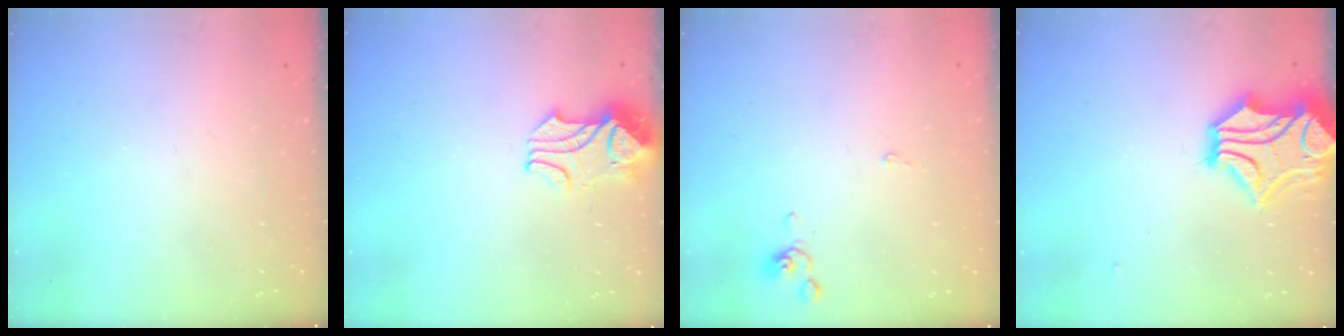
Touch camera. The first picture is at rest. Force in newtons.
{"total": 2.0, "press": 1.8, "slide": 0.9}
{"total": 0.0}
{"total": 8.7, "press": 8.4, "slide": 2.3}